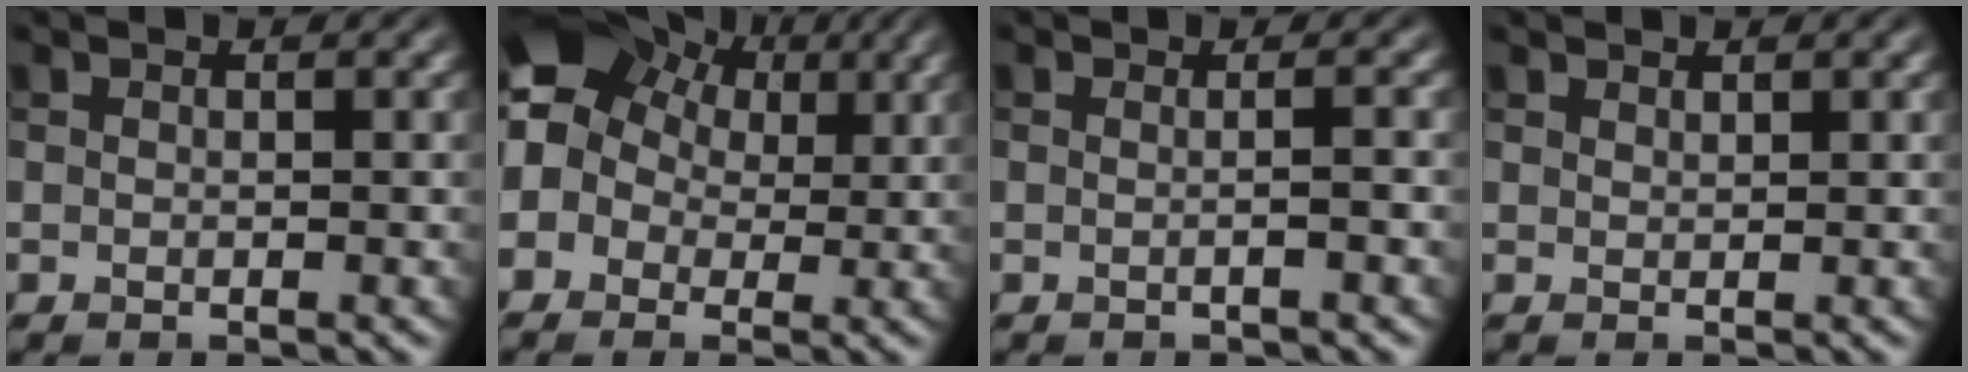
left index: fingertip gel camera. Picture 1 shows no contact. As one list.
[{"total": 10.0, "force": [3.0, 8.1, 5.1], "torque": [-0.109, 0.041, 0.020]}, {"total": 1.8, "force": [0.0, 0.7, 1.7], "torque": [-0.012, -0.002, -0.015]}, {"total": 0.7, "force": [0.7, 0.1, 0.0], "torque": [0.001, -0.001, 0.015]}]